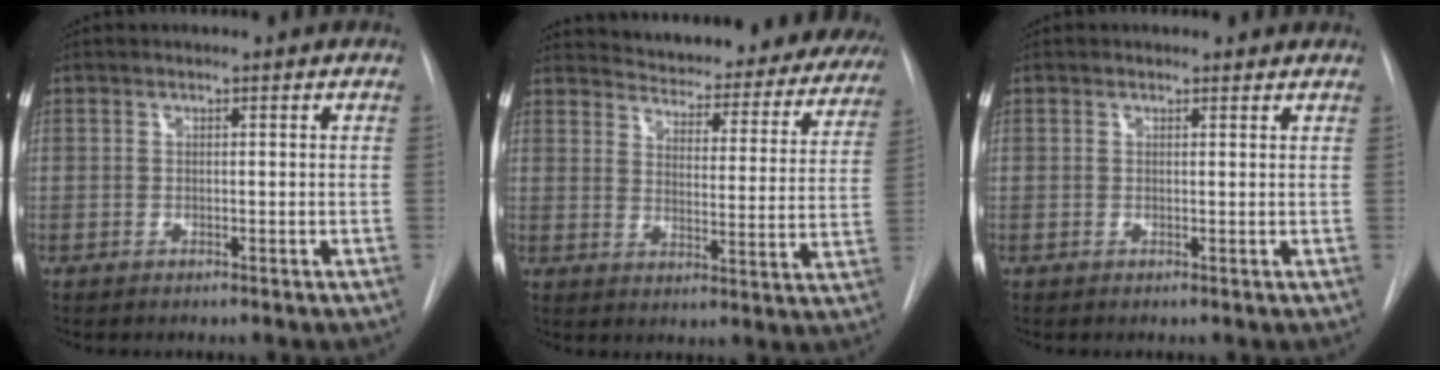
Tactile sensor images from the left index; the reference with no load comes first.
{"total": 28.9, "force": [27.1, 6.8, 7.6], "torque": [-0.113, -0.077, 0.319]}
{"total": 1.2, "force": [1.1, 0.6, 0.0], "torque": [-0.005, 0.000, 0.005]}